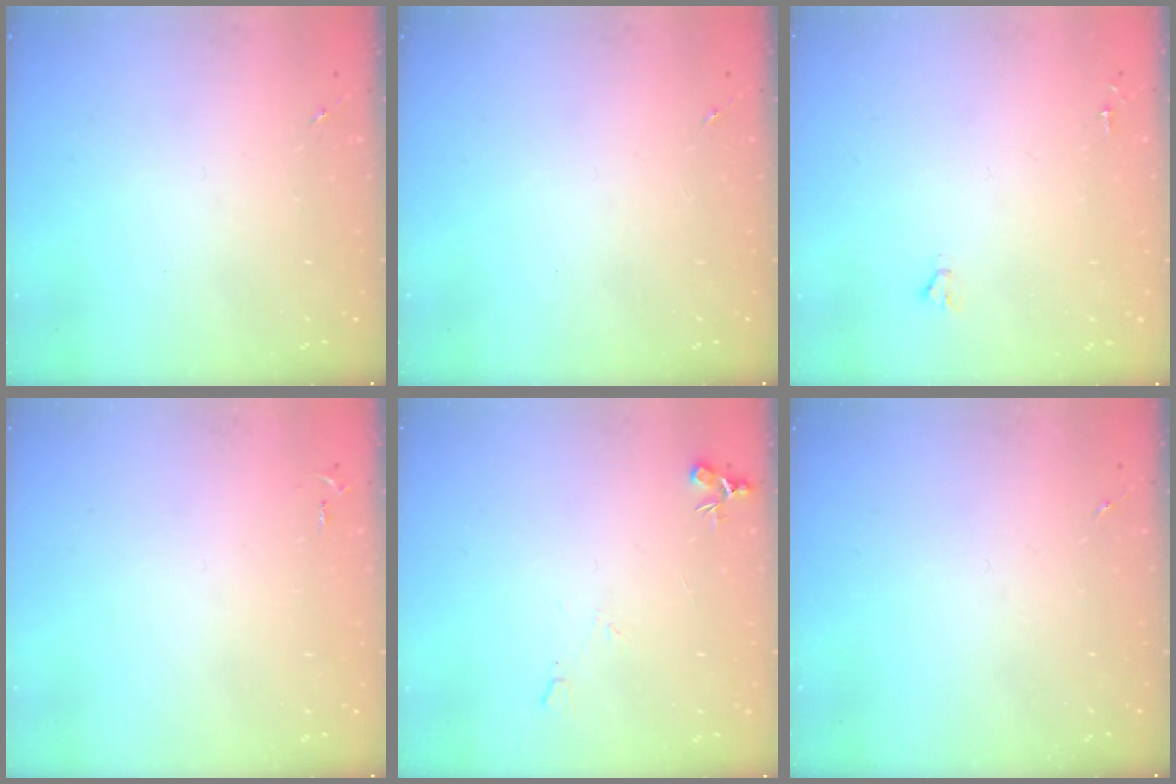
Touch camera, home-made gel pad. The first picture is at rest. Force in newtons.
{"total": 0.0}
{"total": 1.6, "press": 1.6, "slide": 0.1}
{"total": 2.6, "press": 2.6, "slide": 0.4}
{"total": 6.9, "press": 6.9, "slide": 0.7}
{"total": 0.0}